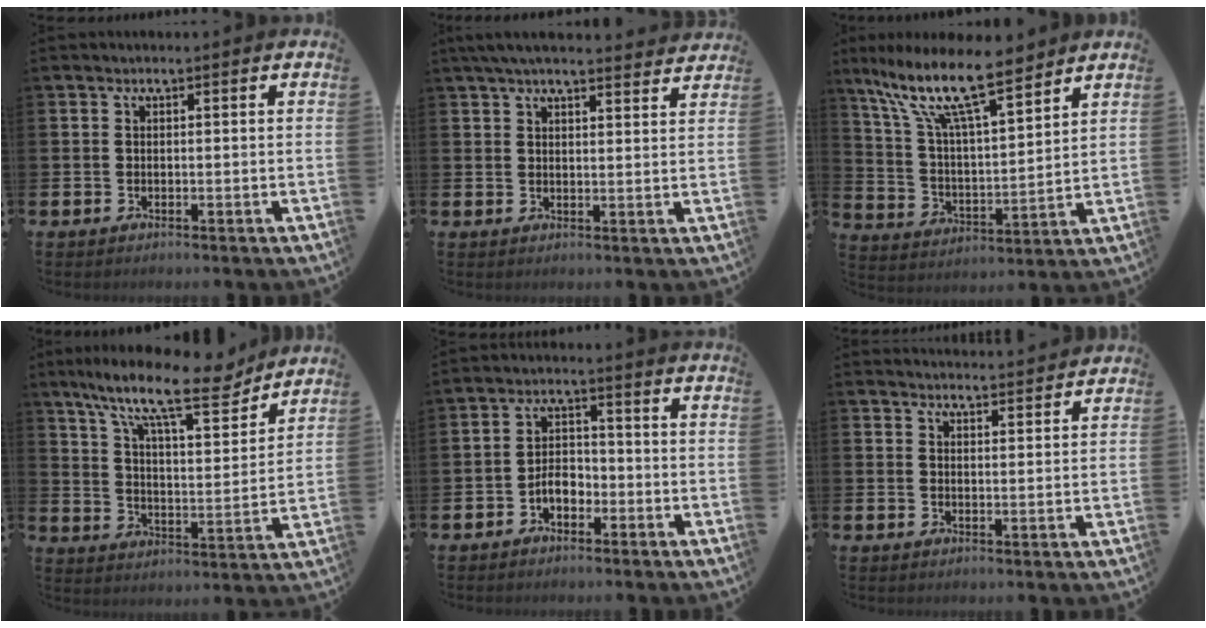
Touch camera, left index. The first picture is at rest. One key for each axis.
{"total": 4.9, "fx": 4.6, "fy": 0.6, "fz": 1.7, "tx": -0.040, "ty": -0.013, "tz": 0.084}
{"total": 12.9, "fx": 10.1, "fy": 2.9, "fz": 7.5, "tx": -0.175, "ty": -0.046, "tz": 0.174}
{"total": 13.5, "fx": 10.5, "fy": 3.2, "fz": 7.8, "tx": -0.157, "ty": -0.061, "tz": 0.173}
{"total": 3.5, "fx": -2.0, "fy": 2.2, "fz": 1.9, "tx": -0.032, "ty": 0.008, "tz": -0.043}
{"total": 3.3, "fx": 3.3, "fy": 0.1, "fz": -0.1, "tx": -0.001, "ty": -0.022, "tz": 0.060}